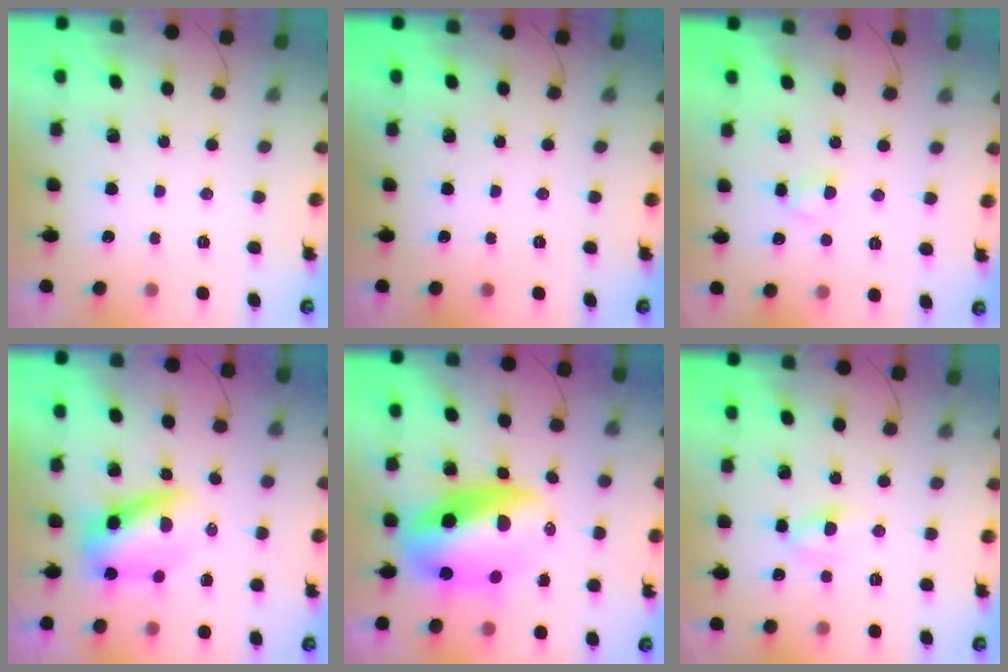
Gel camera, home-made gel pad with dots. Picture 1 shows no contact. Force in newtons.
{"total": 0.0}
{"total": 2.5, "press": 2.3, "slide": 1.0}
{"total": 5.8, "press": 5.8, "slide": 0.9}
{"total": 14.8, "press": 14.3, "slide": 3.8}
{"total": 5.1, "press": 4.9, "slide": 1.5}